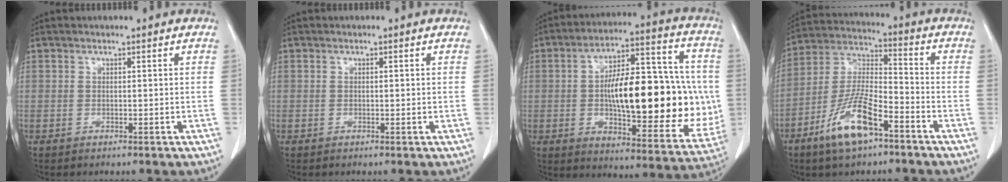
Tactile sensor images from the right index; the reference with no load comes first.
{"total": 0.5, "force": [0.0, 0.1, 0.5], "torque": [-0.006, 0.001, 0.000]}
{"total": 25.5, "force": [-0.7, 8.7, 24.0], "torque": [-0.331, 0.025, 0.000]}
{"total": 12.1, "force": [-6.9, 3.2, 9.5], "torque": [-0.198, -0.004, -0.130]}